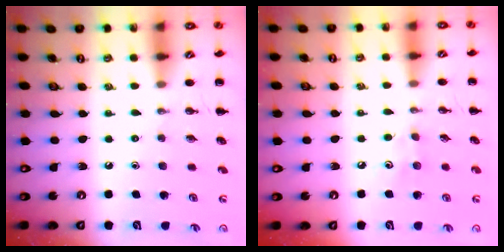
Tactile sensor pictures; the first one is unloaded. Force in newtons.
{"total": 4.3, "press": 4.2, "slide": 1.1}